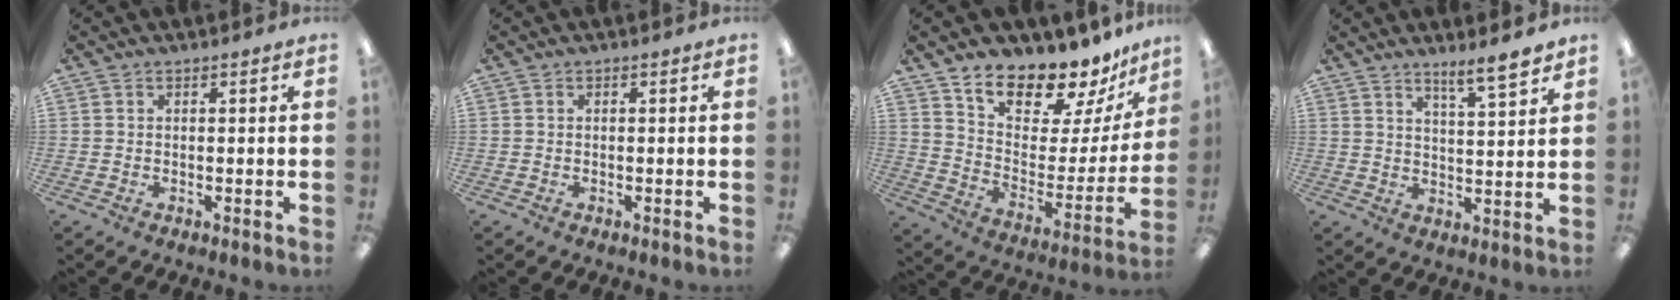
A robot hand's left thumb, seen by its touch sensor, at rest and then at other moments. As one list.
[{"total": 0.0}, {"total": 14.3, "force": [12.9, 4.9, 3.8], "torque": [-0.075, -0.123, 0.228]}, {"total": 6.6, "force": [5.7, 0.8, 3.3], "torque": [-0.039, -0.045, 0.092]}]